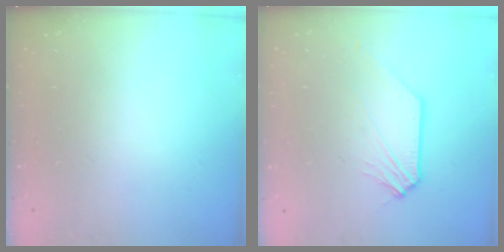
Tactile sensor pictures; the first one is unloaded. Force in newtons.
{"total": 1.8, "press": 1.8, "slide": 0.2}